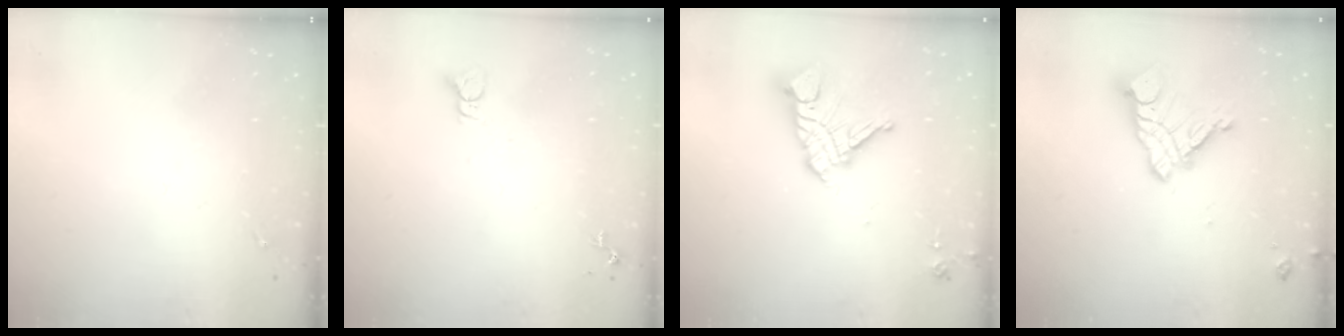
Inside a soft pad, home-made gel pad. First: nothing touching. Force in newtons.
{"total": 2.2, "press": 2.2, "slide": 0.1}
{"total": 14.0, "press": 13.9, "slide": 1.5}
{"total": 13.1, "press": 13.0, "slide": 1.3}